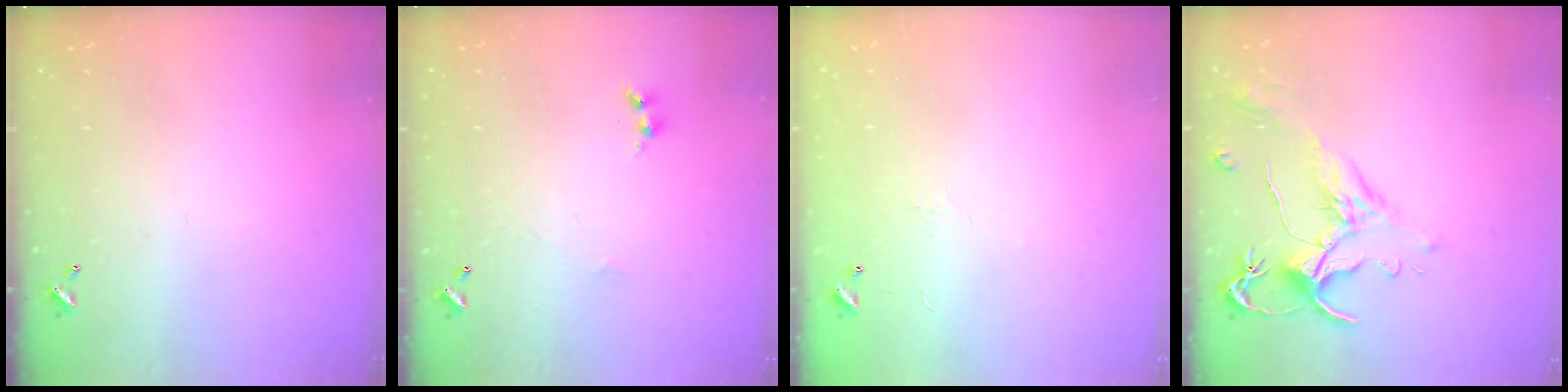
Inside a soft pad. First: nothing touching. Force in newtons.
{"total": 1.7, "press": 1.6, "slide": 0.6}
{"total": 7.1, "press": 7.1, "slide": 0.8}
{"total": 1.5, "press": 1.0, "slide": 1.1}